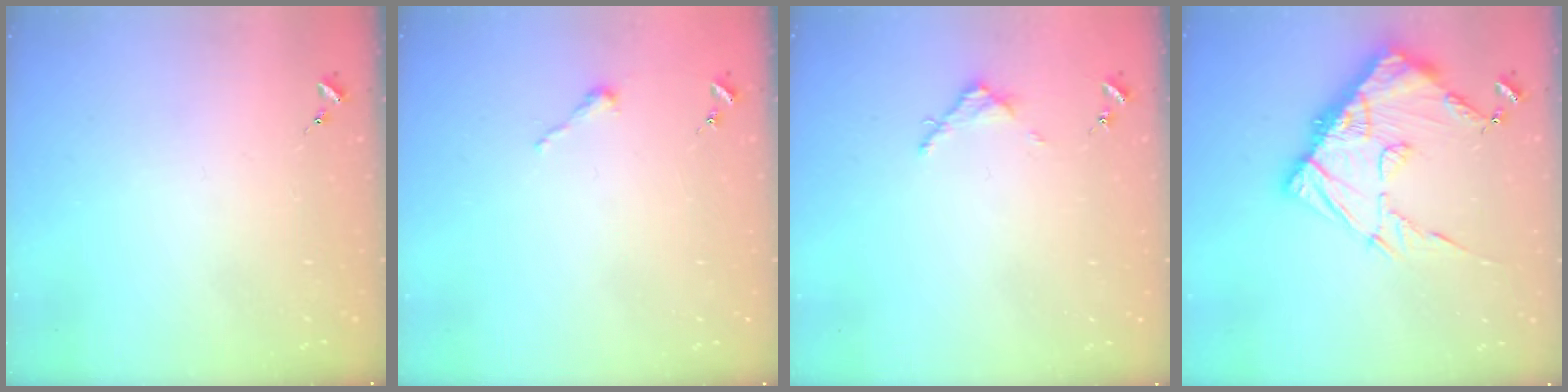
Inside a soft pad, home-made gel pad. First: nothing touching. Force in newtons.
{"total": 2.5, "press": 2.5, "slide": 0.2}
{"total": 3.1, "press": 3.1, "slide": 0.4}
{"total": 18.0, "press": 17.9, "slide": 1.6}